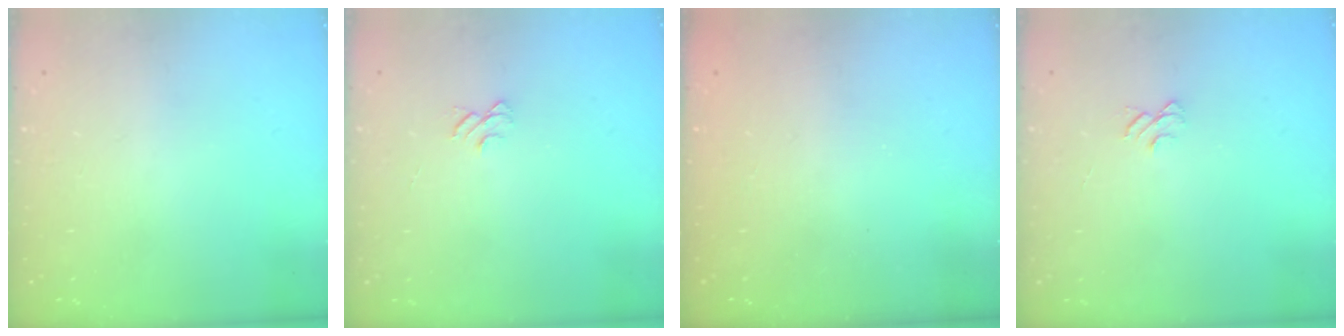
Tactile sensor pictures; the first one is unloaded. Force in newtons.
{"total": 3.8, "press": 3.8, "slide": 0.3}
{"total": 2.2, "press": 2.1, "slide": 0.7}
{"total": 3.8, "press": 3.8, "slide": 0.3}